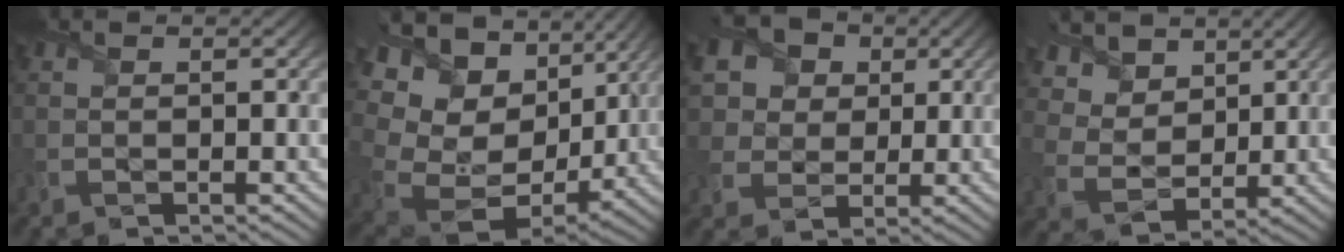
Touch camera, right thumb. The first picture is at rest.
{"total": 18.0, "force": [3.6, 13.5, 11.3], "torque": [-0.279, -0.026, 0.113]}
{"total": 14.2, "force": [6.6, 11.2, 5.7], "torque": [-0.201, 0.028, 0.142]}
{"total": 9.0, "force": [5.5, 6.0, 3.9], "torque": [-0.124, 0.000, 0.102]}